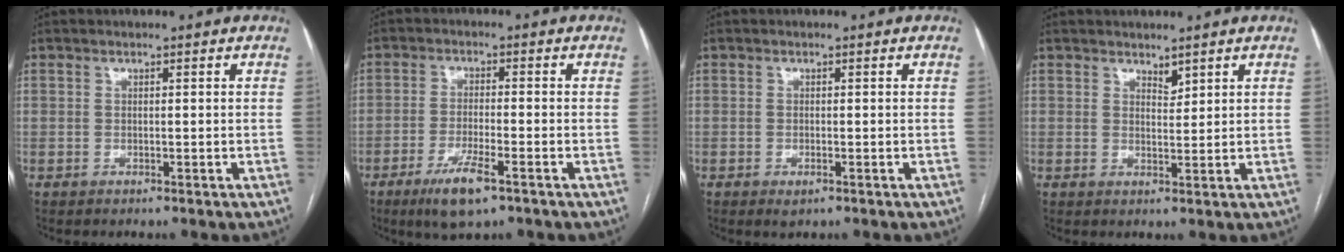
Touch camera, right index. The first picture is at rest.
{"total": 7.0, "force": [-4.2, 1.2, 5.5], "torque": [-0.106, -0.013, -0.069]}
{"total": 1.4, "force": [-0.8, 0.6, 1.0], "torque": [-0.015, -0.002, -0.005]}
{"total": 1.7, "force": [1.4, 0.6, 0.7], "torque": [-0.009, -0.004, 0.025]}